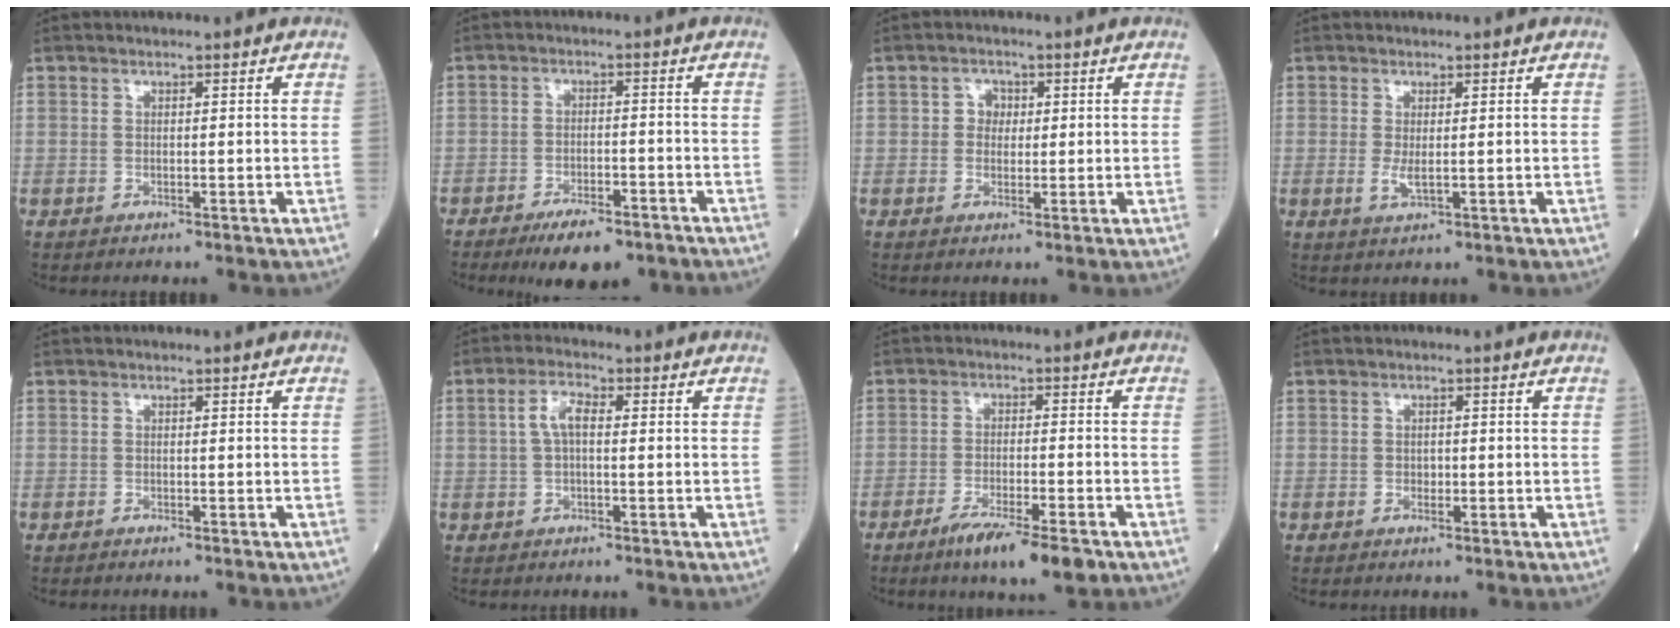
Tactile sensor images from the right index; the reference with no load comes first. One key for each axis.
{"total": 6.7, "fx": -4.9, "fy": 2.4, "fz": 3.9, "tx": -0.060, "ty": -0.001, "tz": -0.076}
{"total": 2.2, "fx": 0.4, "fy": 1.9, "fz": 1.1, "tx": -0.012, "ty": 0.003, "tz": 0.002}
{"total": 1.9, "fx": 0.0, "fy": 0.5, "fz": 1.9, "tx": -0.038, "ty": -0.005, "tz": 0.003}
{"total": 0.0}
{"total": 3.8, "fx": 0.5, "fy": 1.5, "fz": 3.4, "tx": -0.074, "ty": 0.016, "tz": 0.010}
{"total": 8.6, "fx": -5.5, "fy": 0.9, "fz": 6.5, "tx": -0.102, "ty": -0.016, "tz": -0.089}
{"total": 1.0, "fx": -0.2, "fy": 0.8, "fz": 0.6, "tx": -0.009, "ty": 0.002, "tz": -0.003}